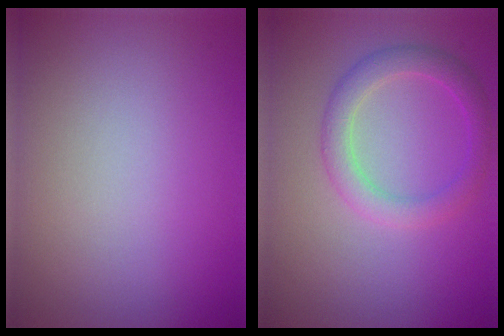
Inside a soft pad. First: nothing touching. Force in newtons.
{"total": 3.0, "press": 3.0, "slide": 0.2}